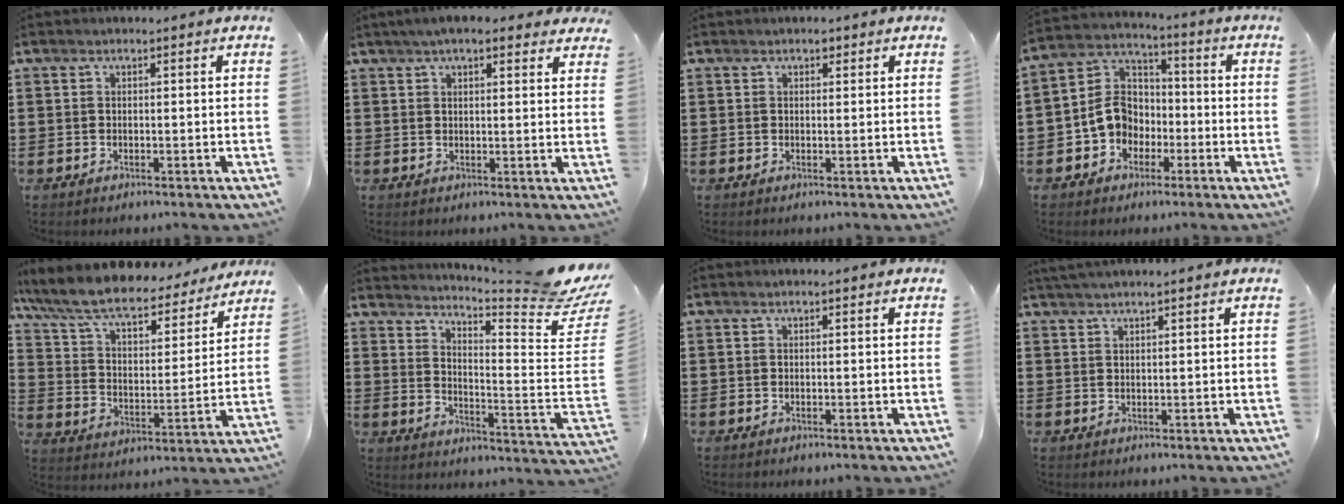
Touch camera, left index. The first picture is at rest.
{"total": 4.3, "force": [3.5, 1.5, 2.1], "torque": [-0.050, 0.005, 0.064]}
{"total": 1.2, "force": [0.6, 0.9, 0.4], "torque": [-0.010, 0.007, 0.010]}
{"total": 8.2, "force": [-2.4, 7.1, 3.3], "torque": [-0.103, 0.016, -0.053]}
{"total": 8.9, "force": [7.8, 1.8, 3.8], "torque": [-0.108, -0.047, 0.133]}
{"total": 7.0, "force": [6.0, 0.0, 3.5], "torque": [-0.072, -0.065, 0.096]}
{"total": 0.0}
{"total": 1.6, "force": [1.4, -0.3, 0.7], "torque": [-0.015, -0.001, 0.026]}